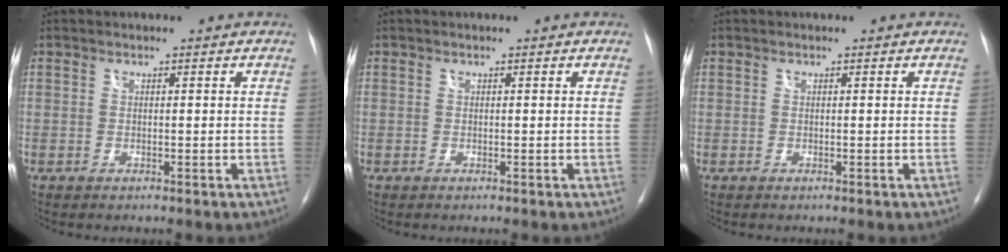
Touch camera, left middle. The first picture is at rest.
{"total": 0.0}
{"total": 0.0}